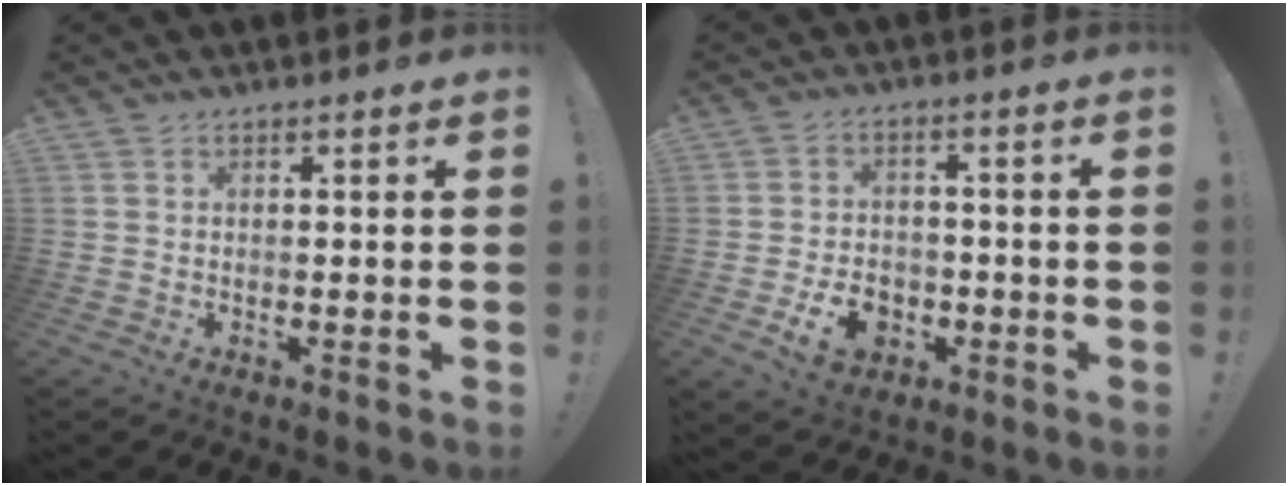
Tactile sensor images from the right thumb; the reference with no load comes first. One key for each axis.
{"total": 9.1, "fx": -3.5, "fy": 6.9, "fz": 4.7, "tx": -0.071, "ty": 0.023, "tz": -0.059}